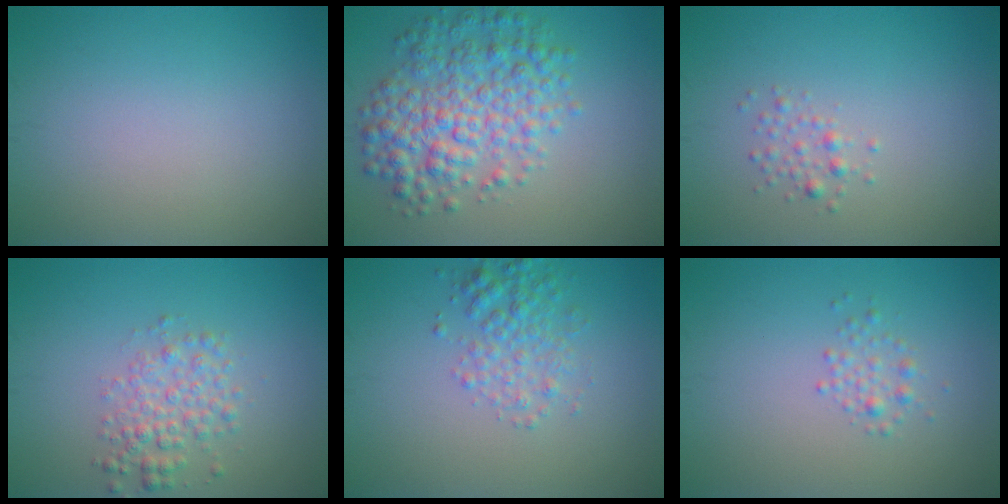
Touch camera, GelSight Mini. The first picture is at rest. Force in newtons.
{"total": 6.5, "press": 6.5, "slide": 0.1}
{"total": 1.2, "press": 1.2, "slide": 0.1}
{"total": 2.9, "press": 2.9, "slide": 0.1}
{"total": 2.9, "press": 2.9, "slide": 0.1}
{"total": 1.4, "press": 1.4, "slide": 0.1}